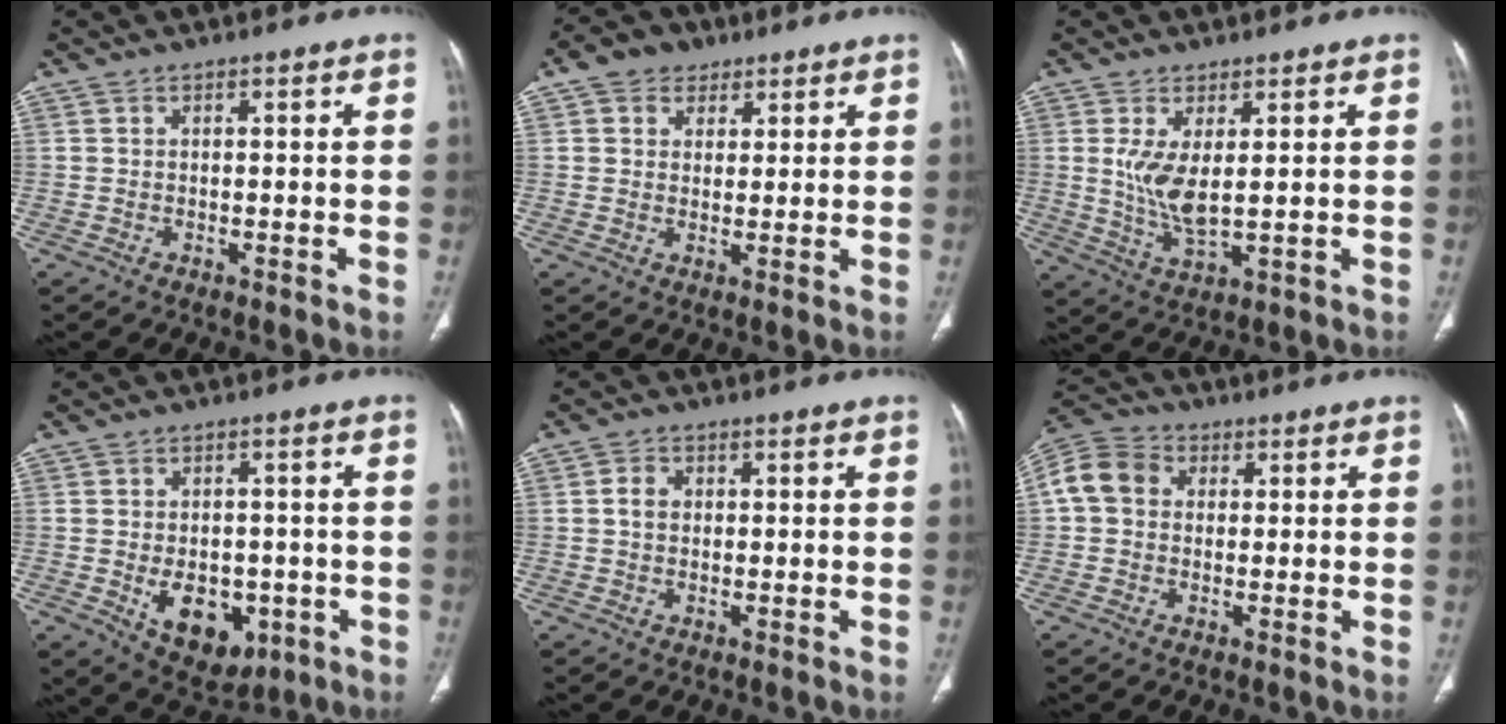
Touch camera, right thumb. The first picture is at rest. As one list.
[{"total": 6.1, "force": [3.1, 4.8, 2.0], "torque": [-0.010, -0.005, 0.050]}, {"total": 7.1, "force": [1.2, 2.5, 6.6], "torque": [-0.139, -0.024, 0.033]}, {"total": 10.7, "force": [-3.2, 7.1, 7.3], "torque": [-0.075, 0.007, -0.028]}, {"total": 2.8, "force": [0.3, 2.2, 1.6], "torque": [-0.024, 0.007, 0.004]}, {"total": 8.1, "force": [1.1, 6.6, 4.6], "torque": [-0.086, 0.025, 0.009]}]